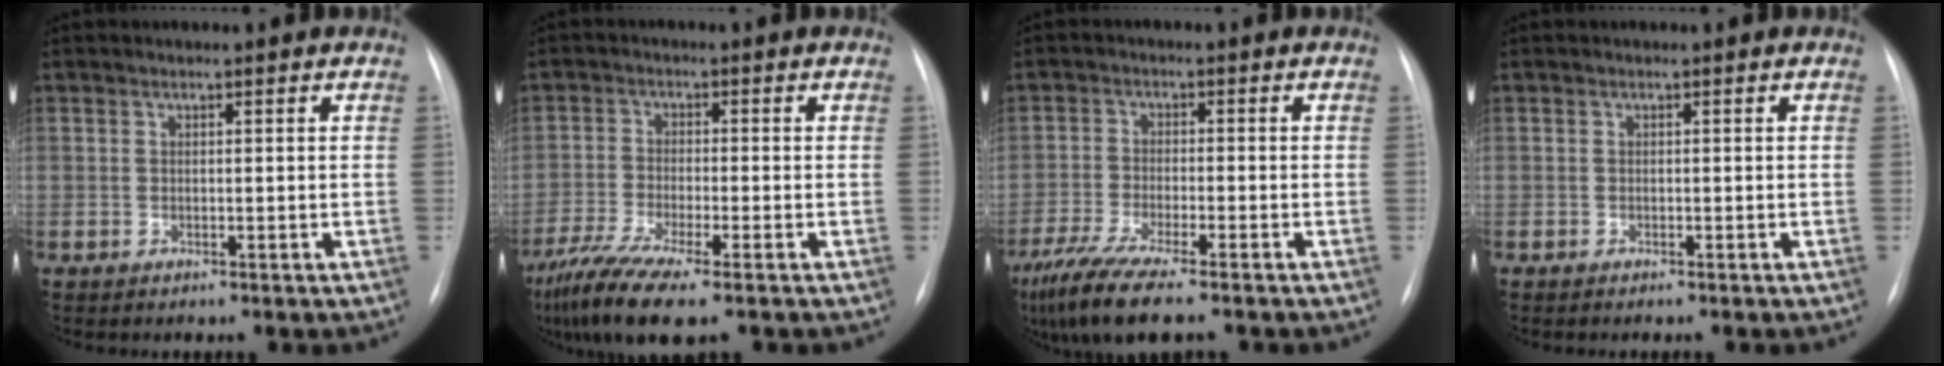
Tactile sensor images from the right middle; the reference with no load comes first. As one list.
[{"total": 10.0, "force": [-7.1, 0.7, 7.0], "torque": [-0.137, -0.023, -0.125]}, {"total": 11.2, "force": [-8.8, 0.7, 6.9], "torque": [-0.129, -0.028, -0.151]}, {"total": 0.9, "force": [-0.8, -0.1, 0.5], "torque": [-0.006, -0.002, -0.008]}]